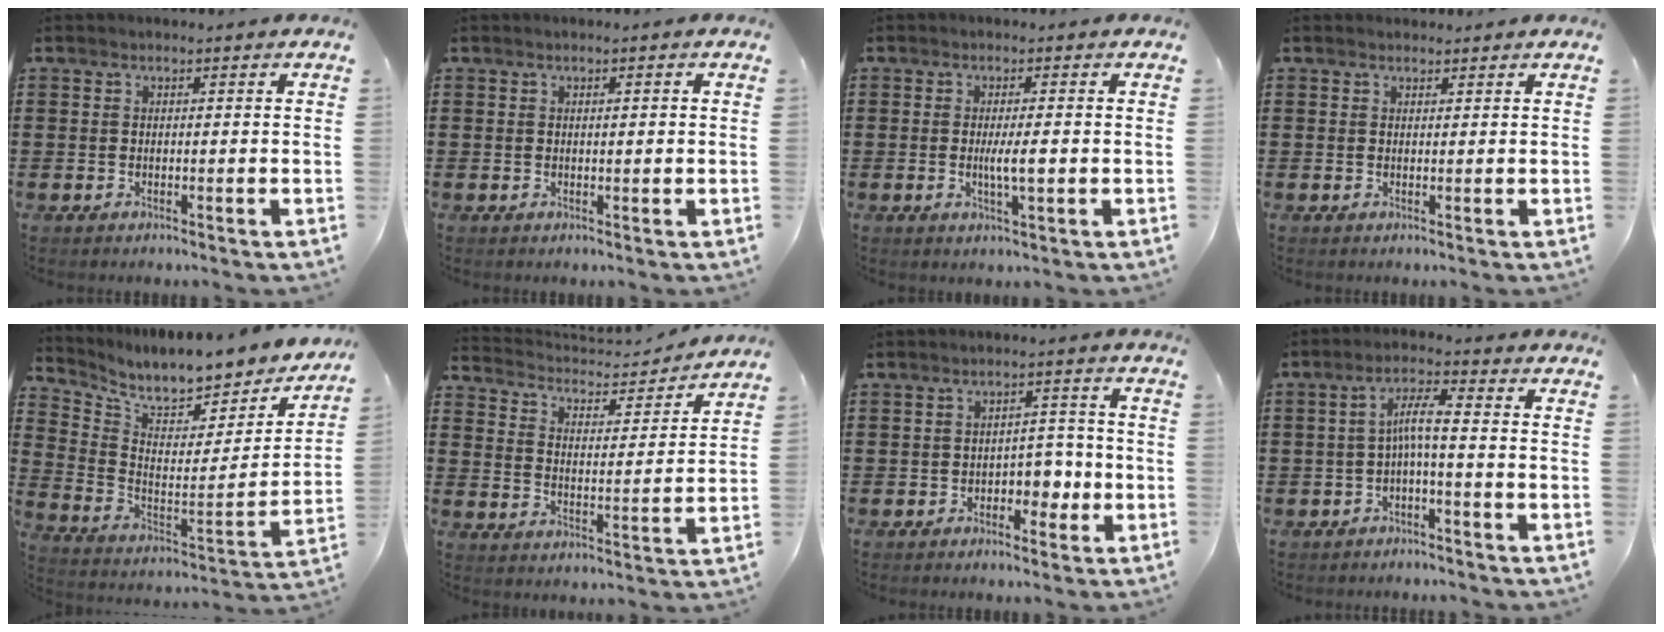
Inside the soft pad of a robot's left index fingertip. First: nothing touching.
{"total": 0.9, "force": [0.2, 0.1, 0.9], "torque": [-0.017, -0.001, 0.003]}
{"total": 3.6, "force": [-0.3, 0.5, 3.5], "torque": [-0.070, -0.006, -0.008]}
{"total": 0.9, "force": [0.8, 0.3, 0.0], "torque": [-0.002, 0.001, 0.017]}
{"total": 7.4, "force": [6.9, 1.1, 2.5], "torque": [-0.071, -0.072, 0.110]}
{"total": 4.0, "force": [3.9, 0.6, 0.7], "torque": [-0.038, -0.031, 0.059]}
{"total": 4.3, "force": [-1.9, 2.7, 2.7], "torque": [-0.044, 0.006, -0.042]}
{"total": 4.9, "force": [-1.0, 1.2, 4.6], "torque": [-0.097, 0.013, -0.025]}